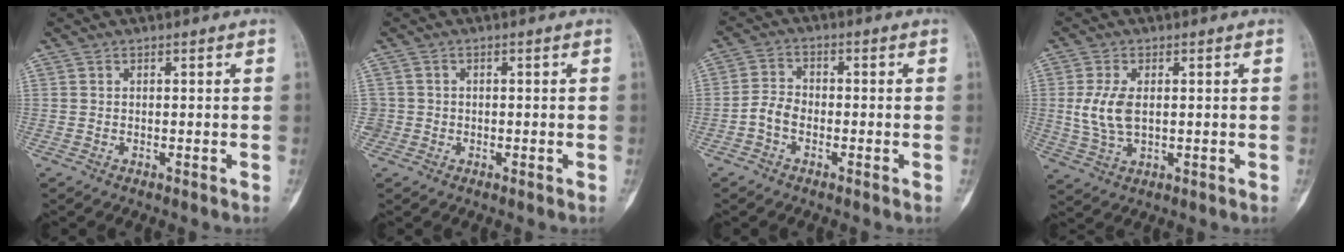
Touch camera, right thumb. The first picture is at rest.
{"total": 1.9, "force": [-0.5, 1.9, -0.1], "torque": [0.016, 0.009, -0.013]}
{"total": 4.3, "force": [-1.7, 3.0, 2.6], "torque": [-0.043, 0.017, -0.041]}
{"total": 7.0, "force": [0.6, 3.9, 5.9], "torque": [-0.128, -0.004, 0.018]}